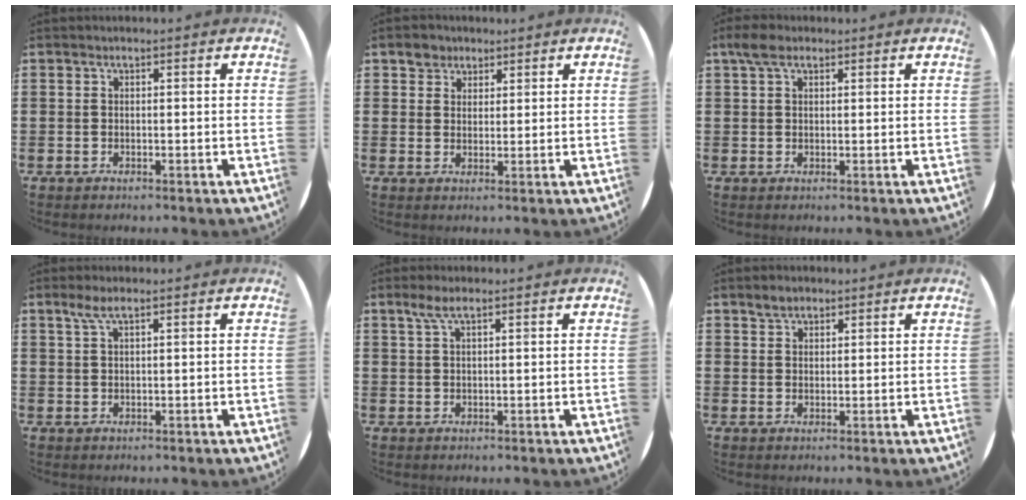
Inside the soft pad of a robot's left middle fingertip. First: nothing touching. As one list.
[{"total": 2.9, "force": [2.2, 1.9, 0.0], "torque": [0.009, 0.003, 0.040]}, {"total": 2.6, "force": [1.7, 1.4, 1.5], "torque": [-0.025, 0.004, 0.029]}, {"total": 2.2, "force": [1.3, 0.4, 1.8], "torque": [-0.038, 0.004, 0.022]}, {"total": 2.4, "force": [1.5, 0.5, 1.9], "torque": [-0.040, 0.005, 0.025]}, {"total": 2.1, "force": [1.8, 1.0, 0.5], "torque": [-0.004, 0.001, 0.034]}]